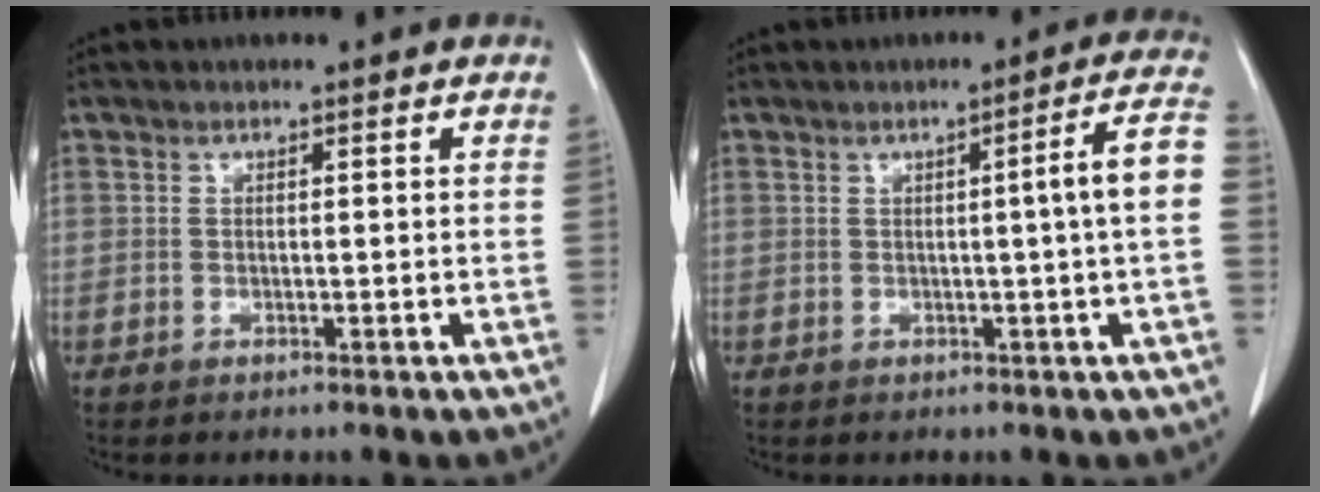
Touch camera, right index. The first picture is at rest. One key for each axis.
{"total": 6.0, "fx": -0.1, "fy": -1.1, "fz": 5.9, "tx": -0.075, "ty": 0.006, "tz": -0.002}